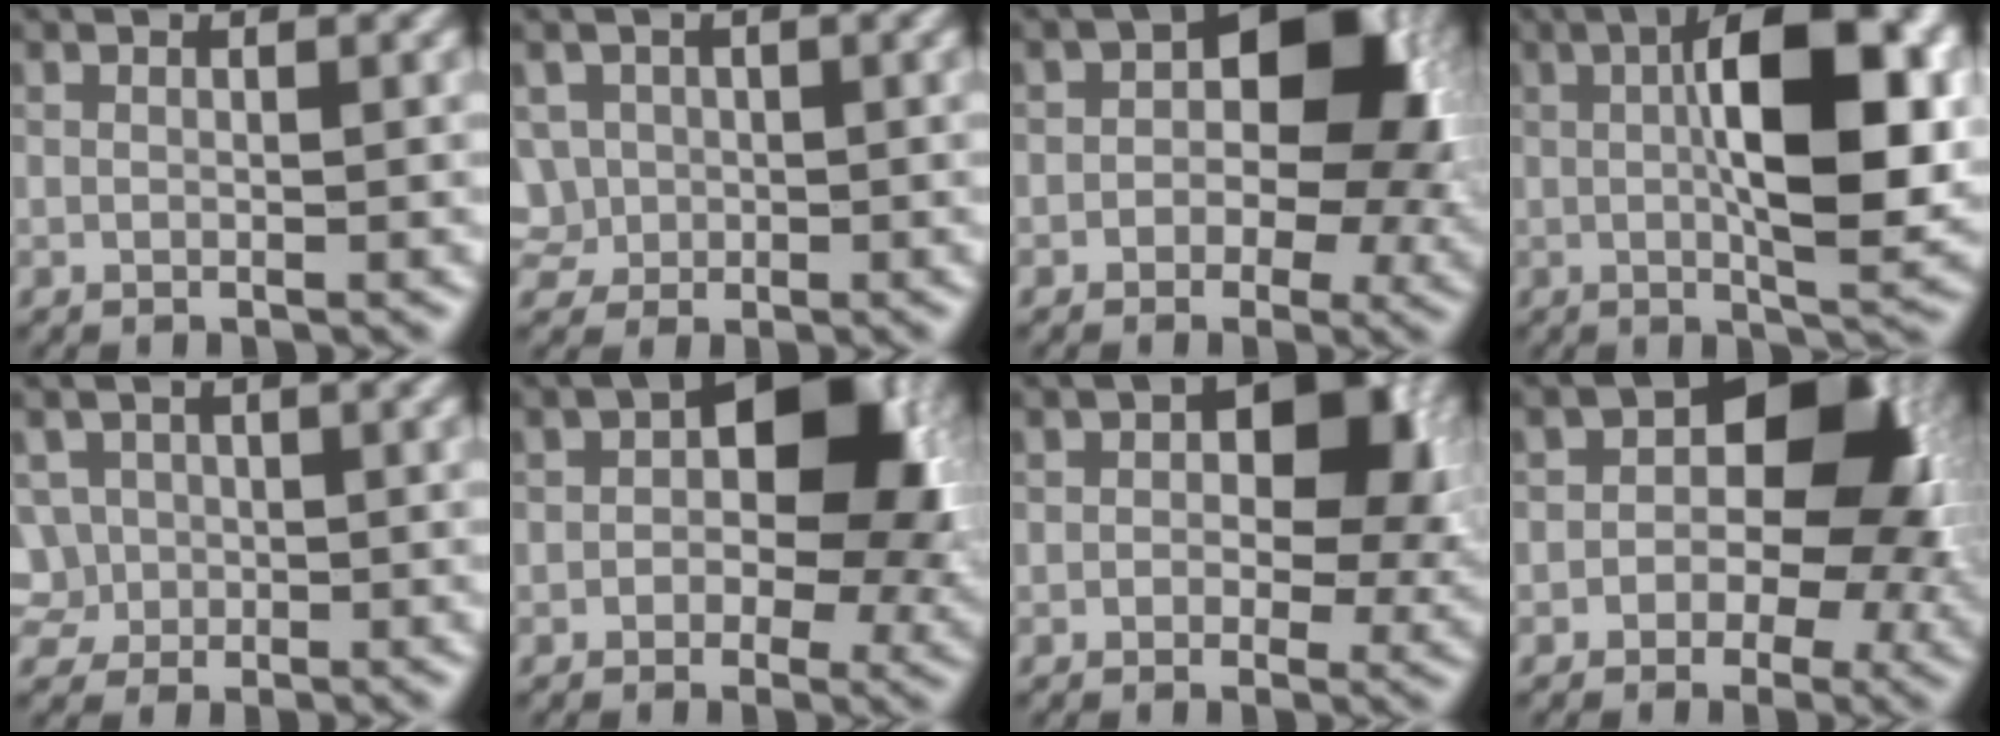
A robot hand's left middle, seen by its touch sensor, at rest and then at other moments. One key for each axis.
{"total": 1.6, "fx": -0.3, "fy": 1.6, "fz": 0.1, "tx": -0.018, "ty": 0.002, "tz": 0.013}
{"total": 8.2, "fx": 0.6, "fy": 5.1, "fz": 6.4, "tx": -0.079, "ty": 0.014, "tz": 0.011}
{"total": 9.5, "fx": 1.2, "fy": 2.7, "fz": 9.0, "tx": -0.136, "ty": 0.011, "tz": 0.030}
{"total": 1.9, "fx": -0.4, "fy": 1.9, "fz": 0.1, "tx": -0.014, "ty": 0.009, "tz": 0.010}
{"total": 8.8, "fx": 1.1, "fy": 5.1, "fz": 7.1, "tx": -0.097, "ty": 0.017, "tz": 0.018}
{"total": 7.1, "fx": 1.2, "fy": 4.2, "fz": 5.6, "tx": -0.082, "ty": 0.014, "tz": 0.026}
{"total": 8.3, "fx": 0.3, "fy": 5.5, "fz": 6.2, "tx": -0.055, "ty": 0.016, "tz": 0.004}